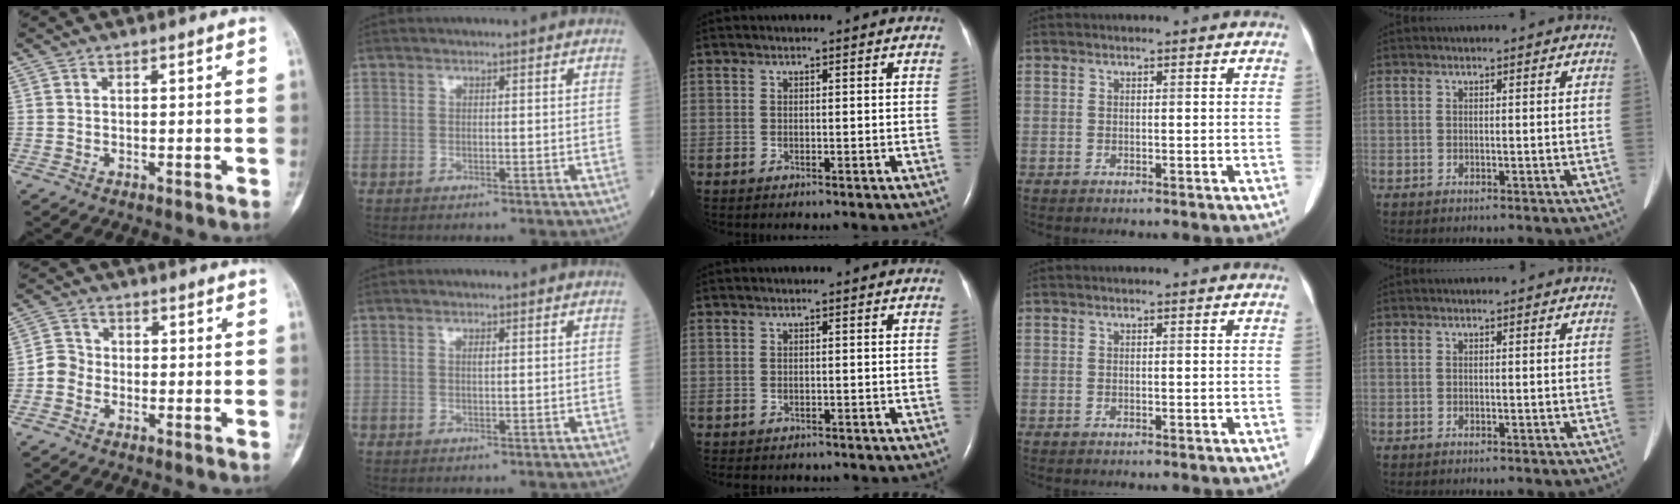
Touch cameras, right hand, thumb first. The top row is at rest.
{"thumb": {"total": 3.5, "force": [-1.3, 3.0, 1.2], "torque": [-0.008, 0.011, -0.039]}, "index": {"total": 0.7, "force": [0.2, 0.2, 0.7], "torque": [-0.015, -0.001, 0.003]}, "middle": {"total": 4.9, "force": [-4.2, 1.9, 1.7], "torque": [-0.020, -0.002, -0.049]}}